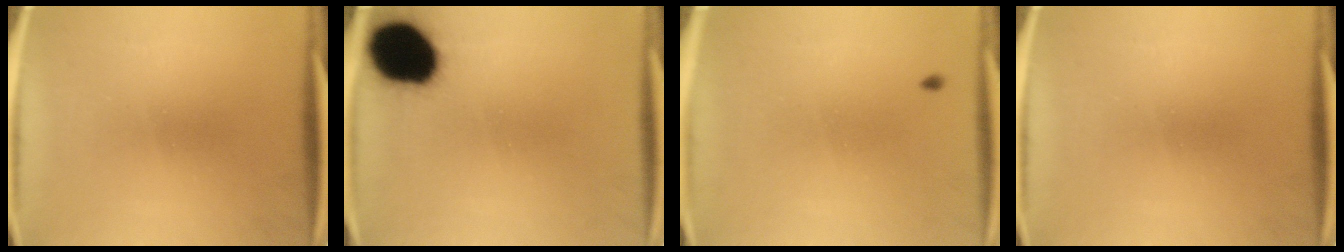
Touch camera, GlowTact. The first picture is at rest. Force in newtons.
{"total": 17.4}
{"total": 0.9}
{"total": 0.0}